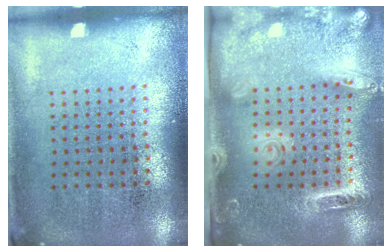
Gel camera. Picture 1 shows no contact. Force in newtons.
{"total": 2.6, "press": 2.0, "slide": 1.6}